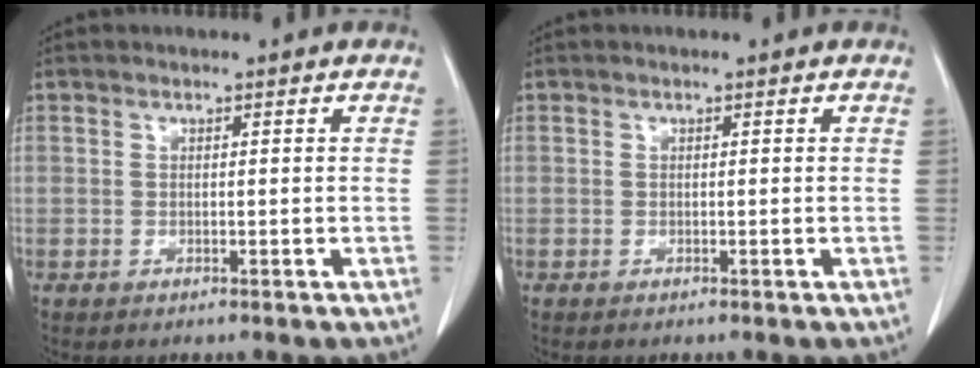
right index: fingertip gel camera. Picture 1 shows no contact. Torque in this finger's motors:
{"motor_torque": [-0.03, -0.06, -0.06, 0.00]}